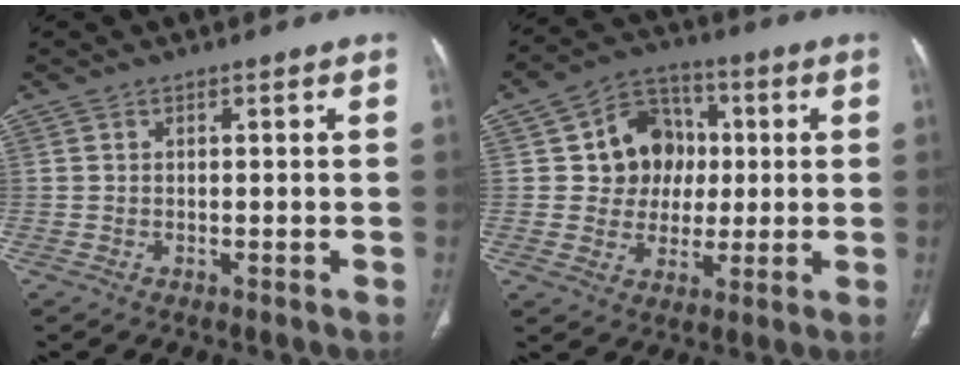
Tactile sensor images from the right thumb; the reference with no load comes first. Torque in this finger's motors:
{"motor_torque": [-0.40, 0.61, -0.27, 0.15, 0.13]}